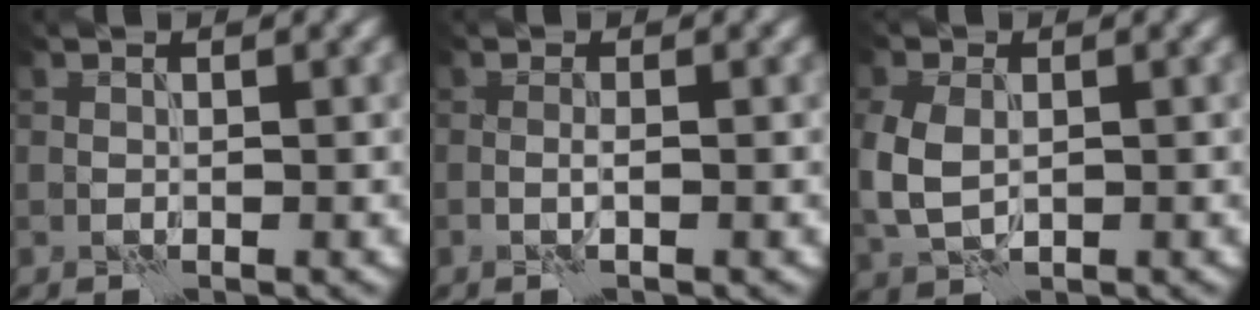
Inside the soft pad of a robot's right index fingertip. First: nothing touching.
{"total": 0.8, "force": [-0.3, 0.0, 0.8], "torque": [-0.016, 0.001, -0.007]}
{"total": 4.1, "force": [0.0, 2.9, 2.9], "torque": [-0.080, -0.002, 0.001]}